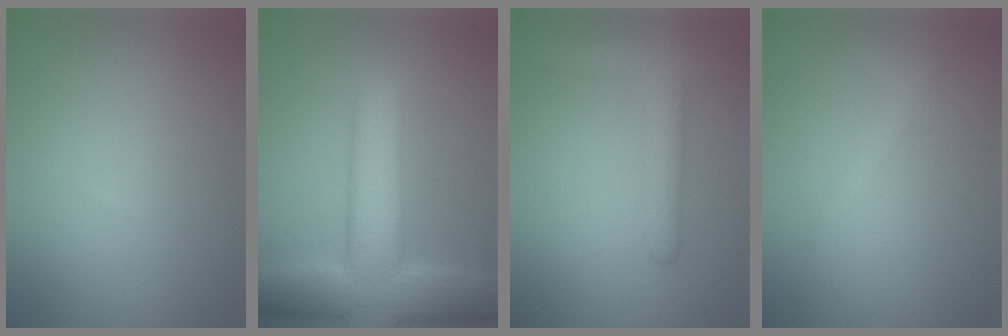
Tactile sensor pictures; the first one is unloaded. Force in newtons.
{"total": 10.8, "press": 10.8, "slide": 0.6}
{"total": 4.2, "press": 4.2, "slide": 0.2}
{"total": 1.5, "press": 1.5, "slide": 0.1}